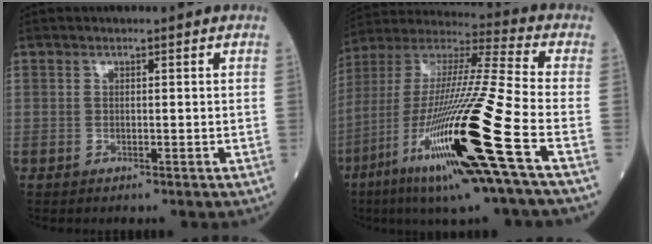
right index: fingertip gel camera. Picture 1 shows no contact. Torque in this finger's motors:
{"motor_torque": [1.11, -0.78, 1.05, 0.21]}